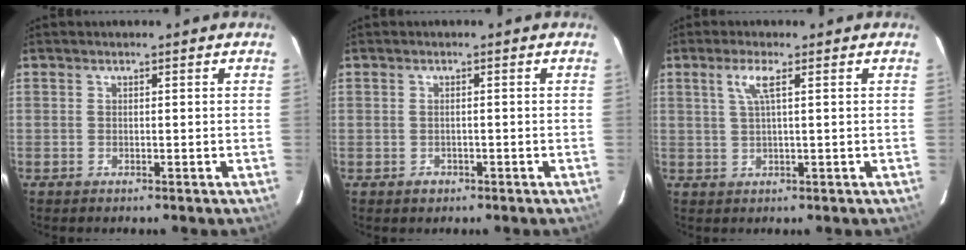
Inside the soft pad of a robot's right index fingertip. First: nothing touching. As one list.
[{"total": 1.6, "force": [-0.9, 1.4, 0.3], "torque": [-0.005, 0.004, -0.010]}, {"total": 3.2, "force": [1.2, -0.2, 2.9], "torque": [-0.060, 0.002, 0.024]}]